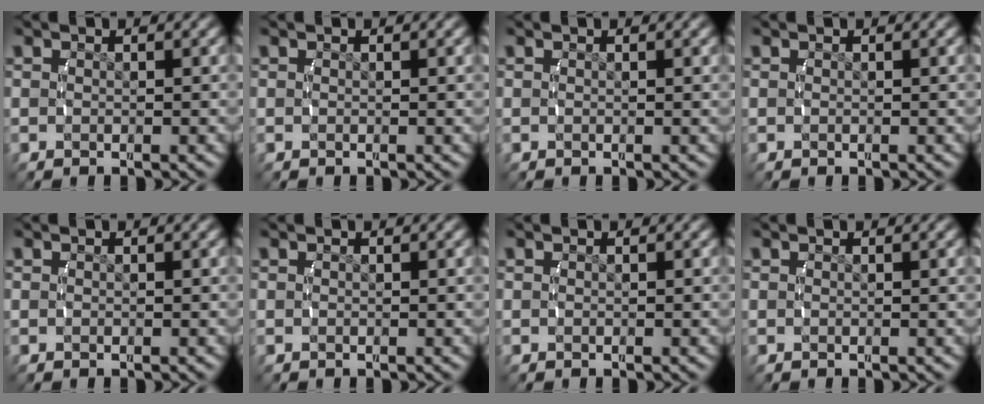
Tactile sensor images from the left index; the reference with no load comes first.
{"total": 0.0}
{"total": 0.0}
{"total": 0.0}
{"total": 0.0}
{"total": 0.0}
{"total": 0.0}
{"total": 0.0}